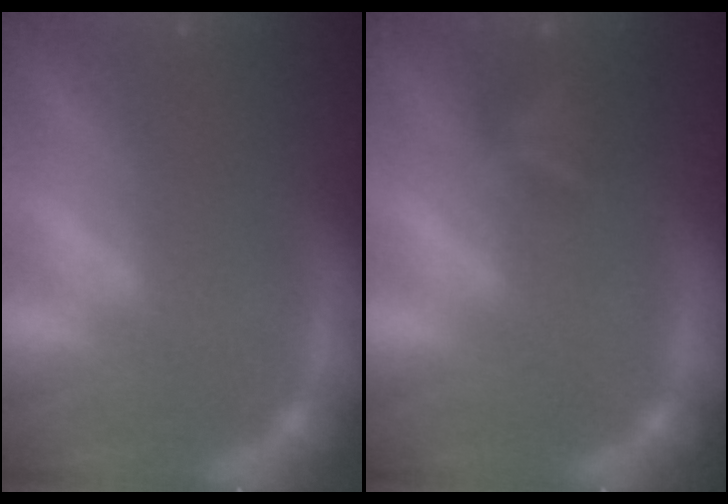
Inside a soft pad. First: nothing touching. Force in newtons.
{"total": 2.4}